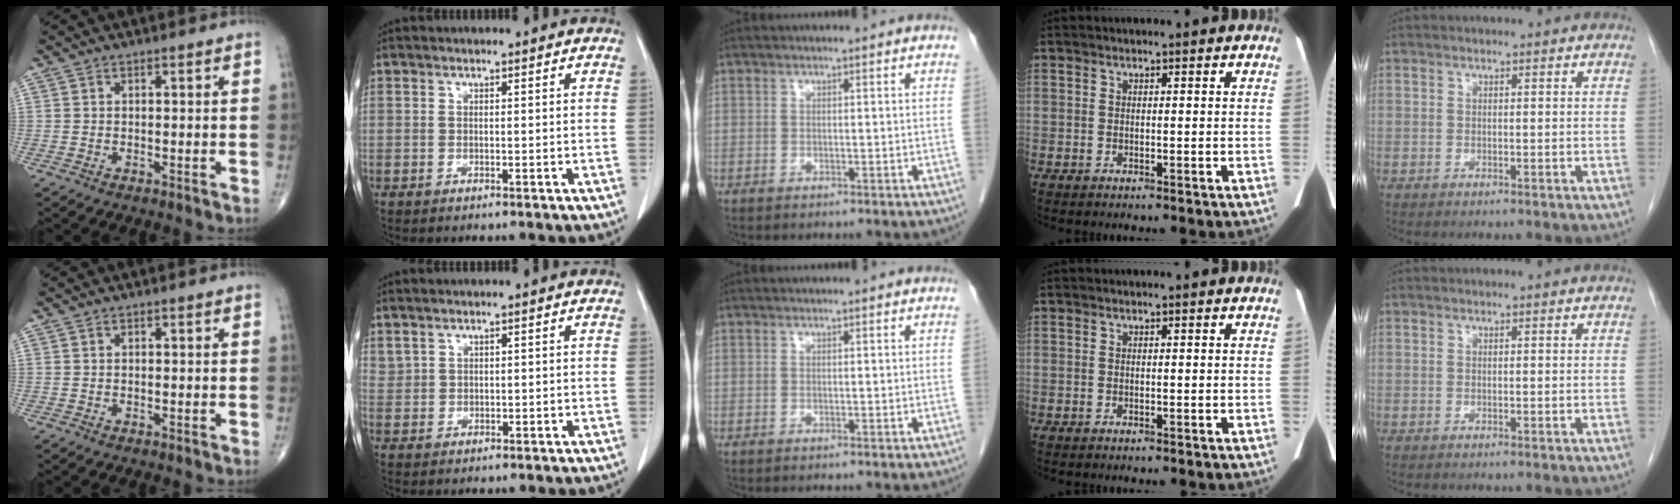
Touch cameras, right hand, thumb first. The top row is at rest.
{"index": {"total": 1.7, "force": [1.2, 1.1, 0.4], "torque": [-0.008, 0.006, 0.031]}}